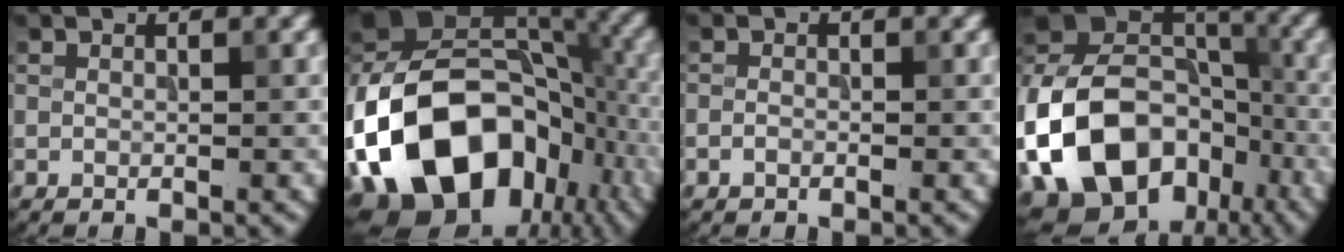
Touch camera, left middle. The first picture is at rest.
{"total": 18.5, "force": [-6.3, 12.2, 12.3], "torque": [-0.228, 0.001, -0.116]}
{"total": 0.7, "force": [-0.4, 0.4, 0.4], "torque": [-0.006, -0.001, -0.010]}
{"total": 17.4, "force": [-6.9, 12.6, 9.8], "torque": [-0.201, -0.005, -0.127]}